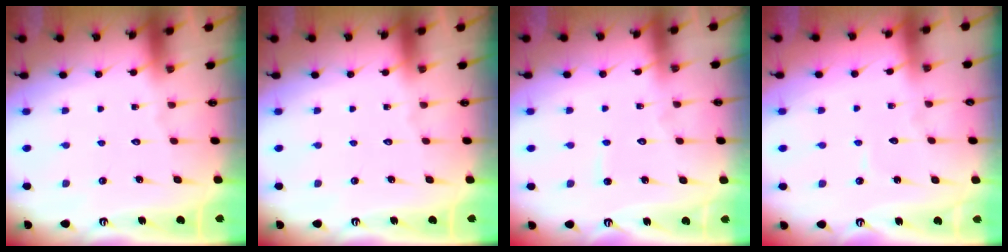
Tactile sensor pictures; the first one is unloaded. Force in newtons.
{"total": 0.0}
{"total": 4.7, "press": 4.7, "slide": 0.5}
{"total": 4.1, "press": 4.1, "slide": 0.4}